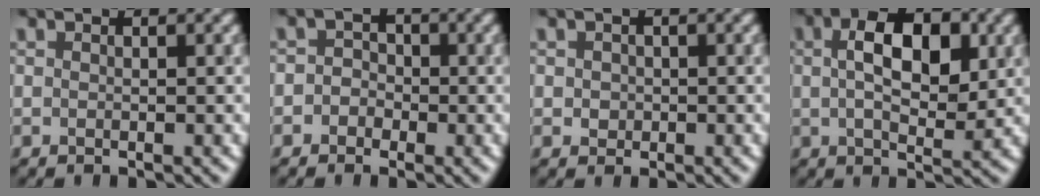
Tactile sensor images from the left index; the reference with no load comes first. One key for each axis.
{"total": 1.7, "fx": -0.8, "fy": 1.5, "fz": 0.4, "tx": 0.028, "ty": 0.005, "tz": -0.029}
{"total": 1.0, "fx": 0.1, "fy": 0.9, "fz": 0.4, "tx": -0.005, "ty": -0.001, "tz": 0.000}
{"total": 6.3, "fx": 1.1, "fy": 3.2, "fz": 5.4, "tx": -0.086, "ty": 0.004, "tz": 0.019}